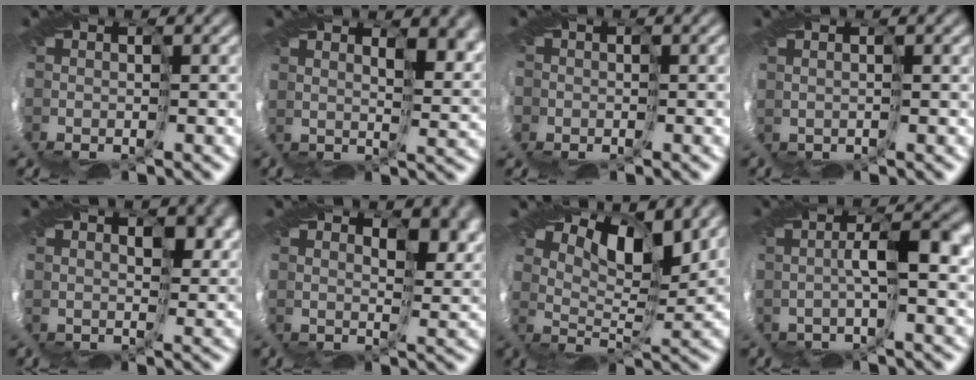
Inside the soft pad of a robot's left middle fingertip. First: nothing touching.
{"total": 5.9, "force": [3.9, 2.4, 3.7], "torque": [-0.056, 0.007, 0.067]}
{"total": 7.0, "force": [-3.2, 6.1, 1.2], "torque": [-0.045, -0.025, -0.074]}
{"total": 0.9, "force": [0.2, -0.6, -0.6], "torque": [0.014, 0.004, 0.007]}
{"total": 4.3, "force": [2.9, 2.2, 2.3], "torque": [-0.034, 0.011, 0.050]}
{"total": 5.0, "force": [3.8, 2.0, 2.6], "torque": [-0.044, -0.001, 0.068]}
{"total": 5.5, "force": [4.8, 1.1, 2.5], "torque": [-0.055, 0.005, 0.077]}
{"total": 3.4, "force": [0.3, 0.1, 3.4], "torque": [-0.071, 0.009, 0.002]}